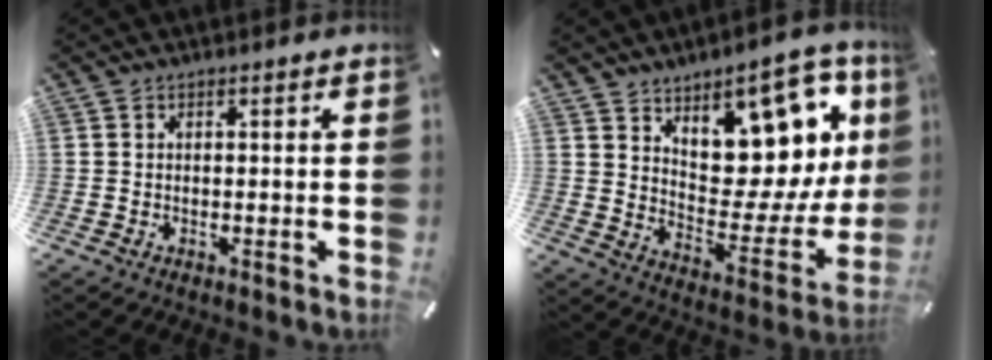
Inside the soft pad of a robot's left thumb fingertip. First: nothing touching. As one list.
[{"total": 16.3, "force": [10.5, 8.6, 9.0], "torque": [-0.109, -0.107, 0.181]}]